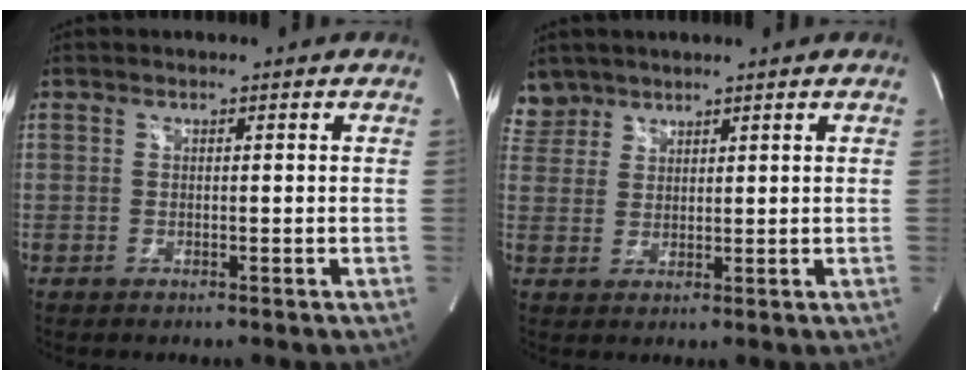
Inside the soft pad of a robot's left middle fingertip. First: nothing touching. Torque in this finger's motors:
{"motor_torque": [0.18, -0.15, 0.01, -0.01]}